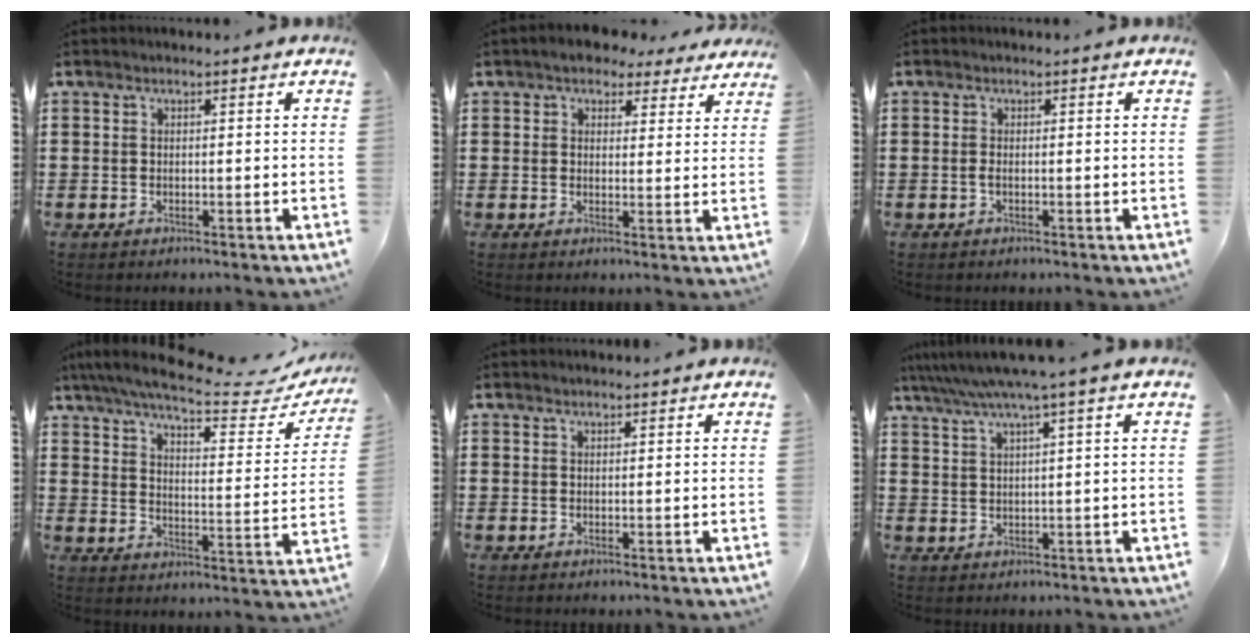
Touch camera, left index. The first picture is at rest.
{"total": 3.9, "force": [3.4, 1.7, 0.8], "torque": [-0.024, -0.004, 0.062]}
{"total": 0.7, "force": [-0.3, 0.1, 0.6], "torque": [-0.012, -0.004, -0.006]}
{"total": 7.1, "force": [6.1, 0.4, 3.5], "torque": [-0.089, -0.041, 0.101]}
{"total": 0.8, "force": [0.8, 0.1, 0.0], "torque": [-0.003, 0.000, 0.016]}
{"total": 4.8, "force": [3.0, -0.9, 3.6], "torque": [-0.077, -0.013, 0.049]}